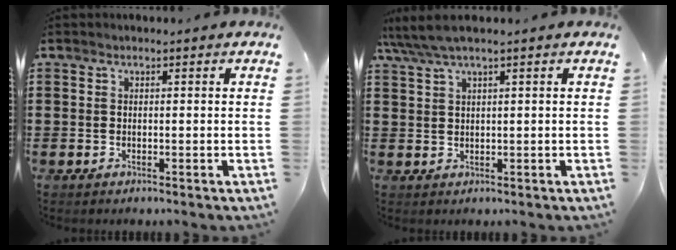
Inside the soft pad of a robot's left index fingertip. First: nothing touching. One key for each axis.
{"total": 3.0, "fx": 1.8, "fy": 0.1, "fz": 2.4, "tx": -0.056, "ty": 0.000, "tz": 0.031}